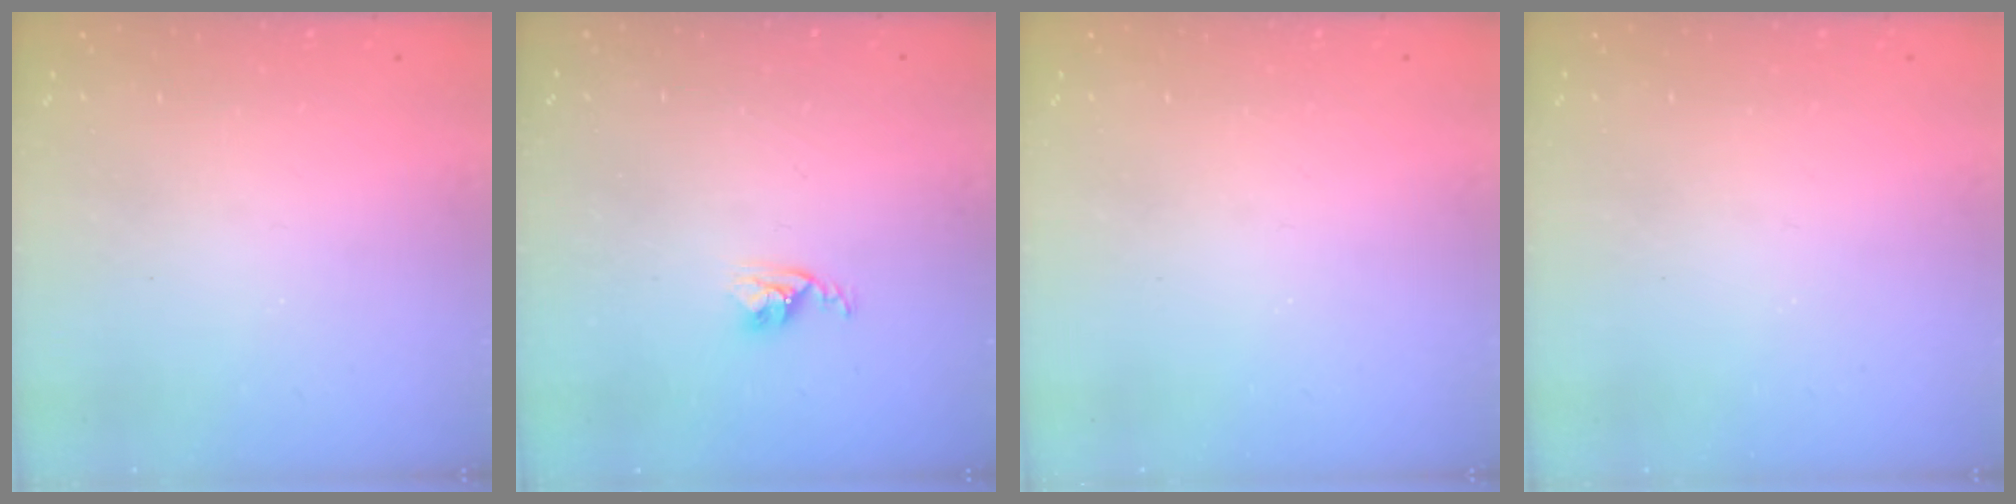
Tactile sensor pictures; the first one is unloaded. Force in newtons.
{"total": 2.9, "press": 2.9, "slide": 0.4}
{"total": 0.0}
{"total": 0.0}